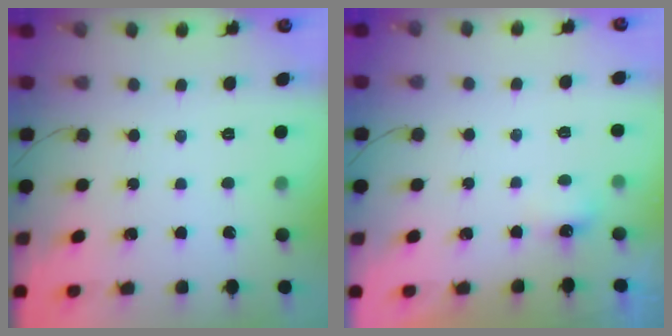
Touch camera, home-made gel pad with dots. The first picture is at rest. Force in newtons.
{"total": 3.0, "press": 2.9, "slide": 1.0}